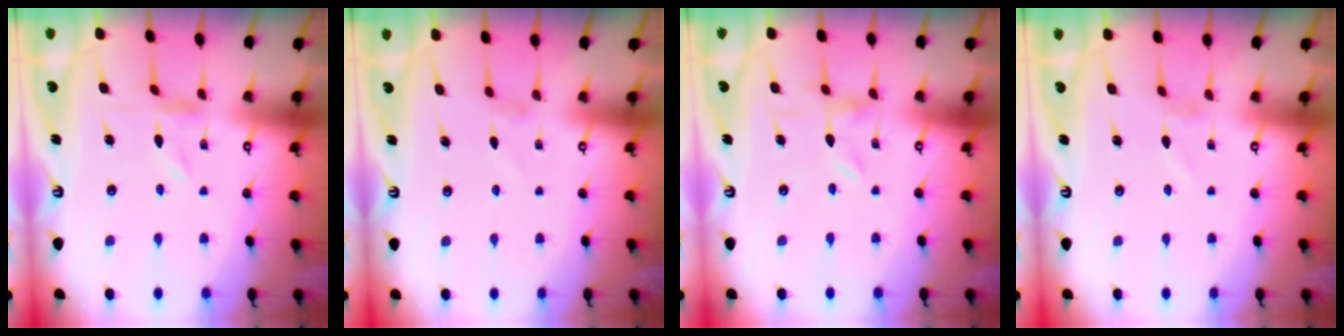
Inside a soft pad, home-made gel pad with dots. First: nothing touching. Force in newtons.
{"total": 0.7, "press": 0.7, "slide": 0.1}
{"total": 0.0}
{"total": 1.1, "press": 1.1, "slide": 0.1}